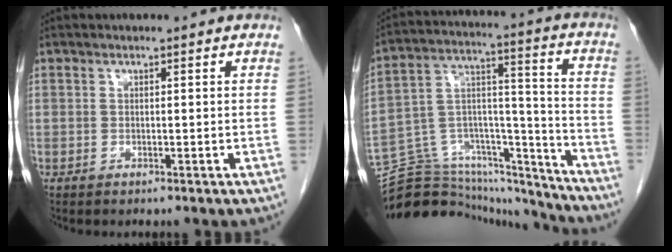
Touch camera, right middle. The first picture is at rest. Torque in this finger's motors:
{"motor_torque": [0.62, -0.62, 0.04, -0.07]}